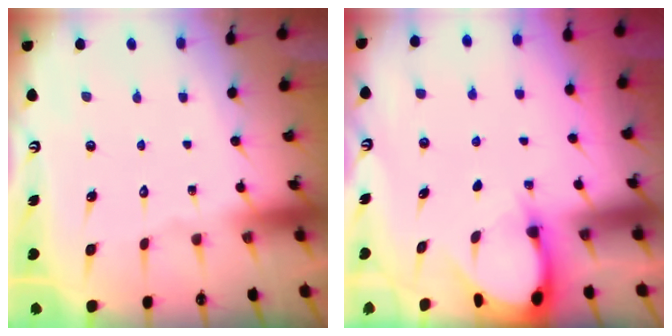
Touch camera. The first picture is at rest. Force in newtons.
{"total": 3.1, "press": 3.1, "slide": 0.3}